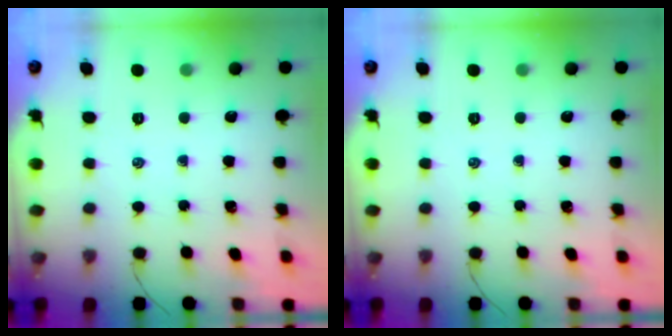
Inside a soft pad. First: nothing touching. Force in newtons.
{"total": 0.0}